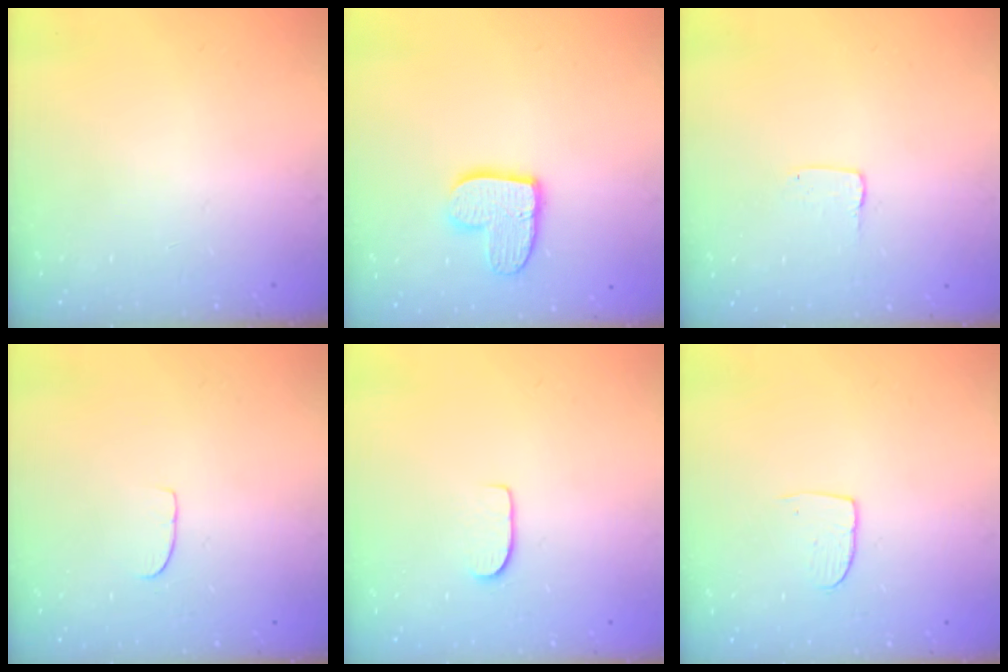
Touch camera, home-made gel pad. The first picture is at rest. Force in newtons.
{"total": 10.7, "press": 10.7, "slide": 0.8}
{"total": 2.0, "press": 2.0, "slide": 0.2}
{"total": 5.0, "press": 4.9, "slide": 0.5}
{"total": 5.5, "press": 5.5, "slide": 0.5}
{"total": 4.1, "press": 4.1, "slide": 0.3}